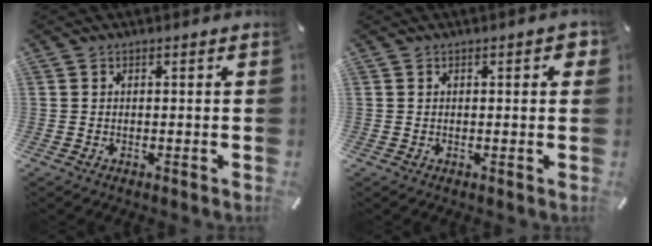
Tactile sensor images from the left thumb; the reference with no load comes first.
{"total": 2.2, "force": [0.5, 0.8, 2.0], "torque": [-0.024, 0.000, 0.003]}